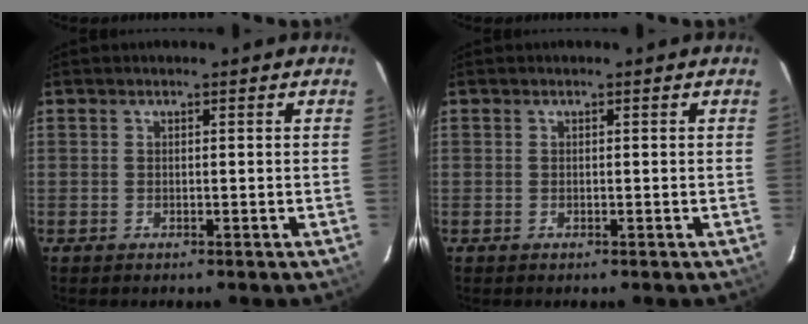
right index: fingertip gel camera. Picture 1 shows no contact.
{"total": 0.0}